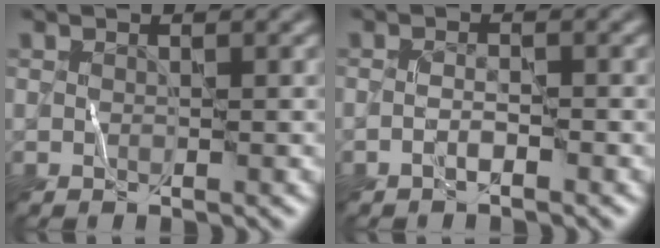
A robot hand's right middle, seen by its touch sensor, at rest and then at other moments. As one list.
[{"total": 0.9, "force": [-0.7, 0.1, 0.6], "torque": [-0.011, 0.003, -0.017]}]